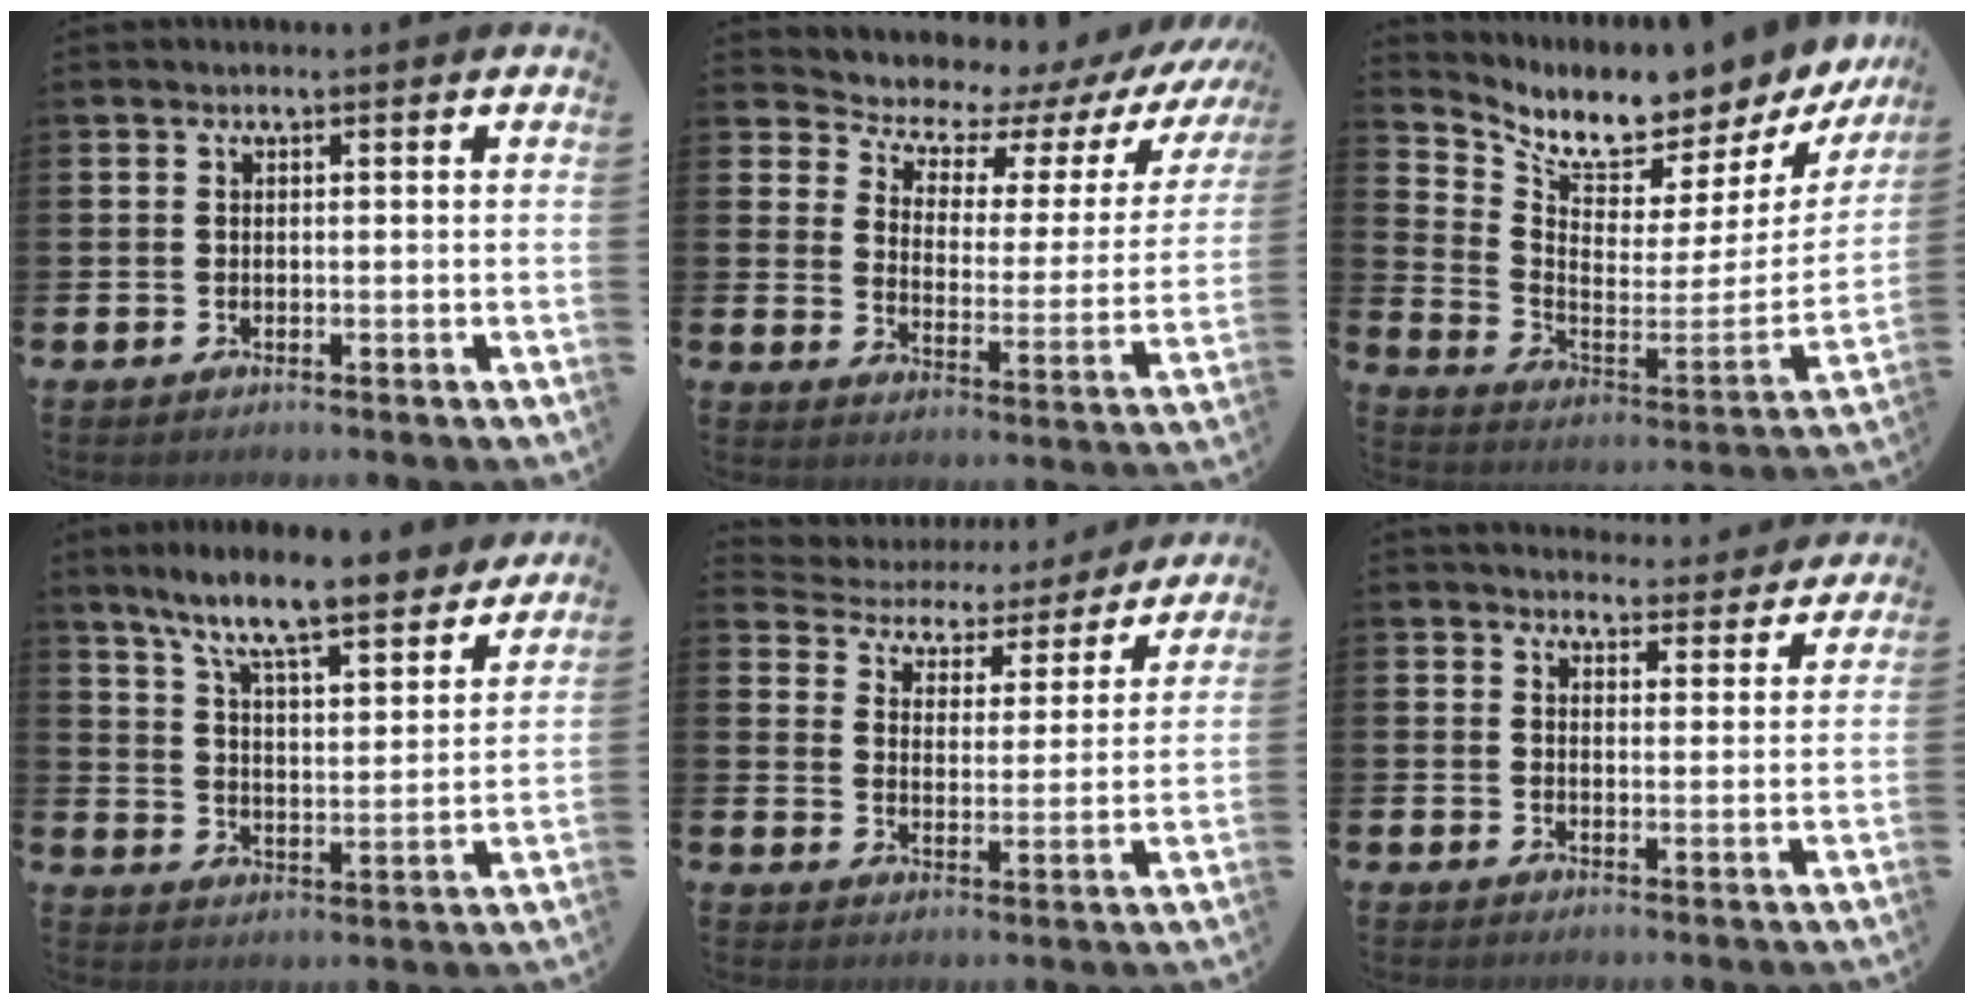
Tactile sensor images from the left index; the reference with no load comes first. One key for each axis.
{"total": 6.7, "fx": 5.8, "fy": 2.7, "fz": 2.2, "tx": -0.071, "ty": -0.045, "tz": 0.092}
{"total": 6.6, "fx": 6.0, "fy": 1.9, "fz": 1.9, "tx": -0.064, "ty": -0.070, "tz": 0.095}
{"total": 9.7, "fx": 8.8, "fy": 0.7, "fz": 4.0, "tx": -0.101, "ty": -0.061, "tz": 0.149}
{"total": 4.5, "fx": 3.9, "fy": 2.3, "fz": 0.4, "tx": -0.038, "ty": -0.030, "tz": 0.060}
{"total": 4.1, "fx": 4.0, "fy": 0.9, "fz": 0.0, "tx": -0.002, "ty": -0.031, "tz": 0.070}